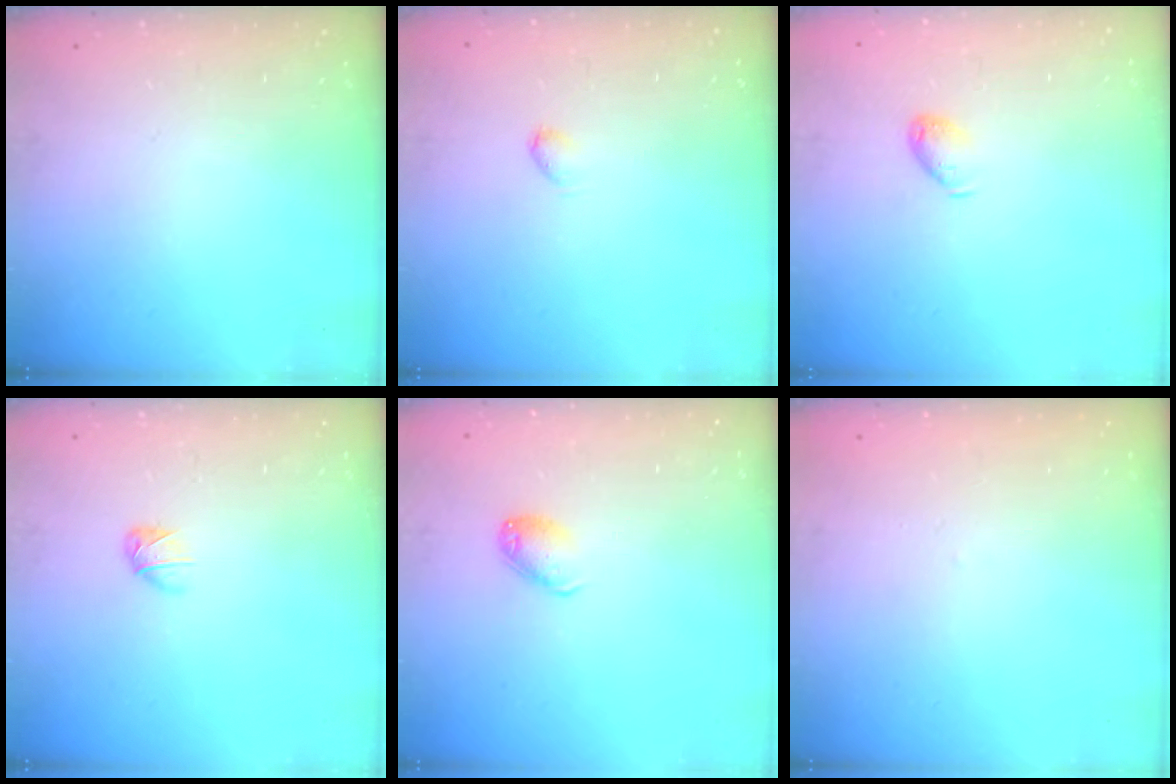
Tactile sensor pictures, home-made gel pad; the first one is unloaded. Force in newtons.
{"total": 2.2, "press": 2.2, "slide": 0.4}
{"total": 4.9, "press": 4.9, "slide": 0.4}
{"total": 3.6, "press": 3.5, "slide": 0.8}
{"total": 7.5, "press": 7.5, "slide": 1.1}
{"total": 1.6, "press": 1.6, "slide": 0.3}